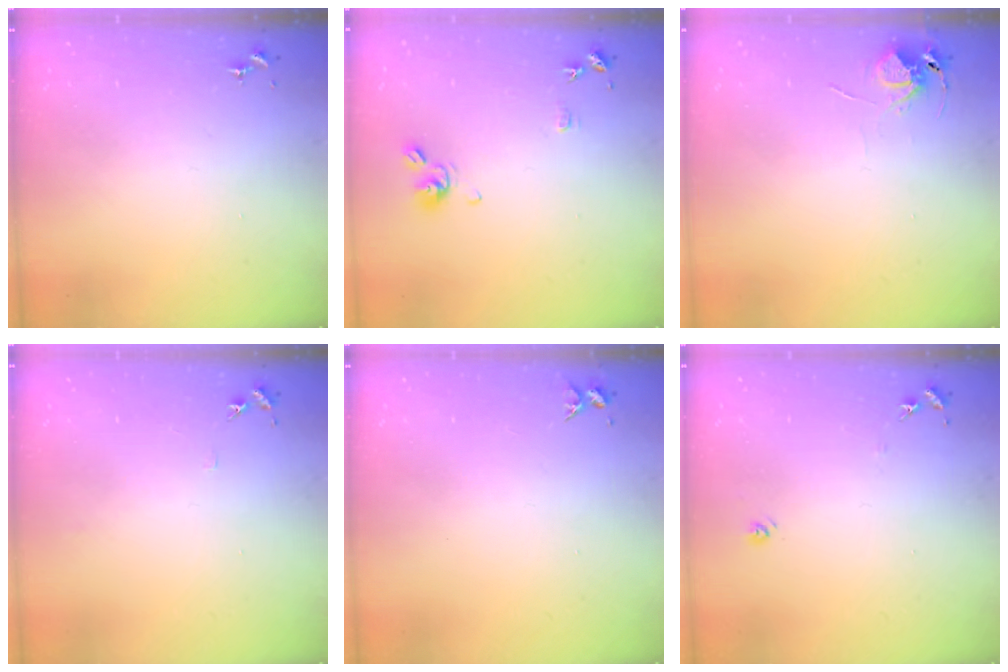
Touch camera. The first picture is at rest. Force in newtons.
{"total": 9.4, "press": 9.4, "slide": 0.9}
{"total": 5.7, "press": 5.7, "slide": 0.3}
{"total": 4.0, "press": 4.0, "slide": 0.5}
{"total": 3.7, "press": 3.6, "slide": 0.4}
{"total": 5.9, "press": 5.9, "slide": 0.5}